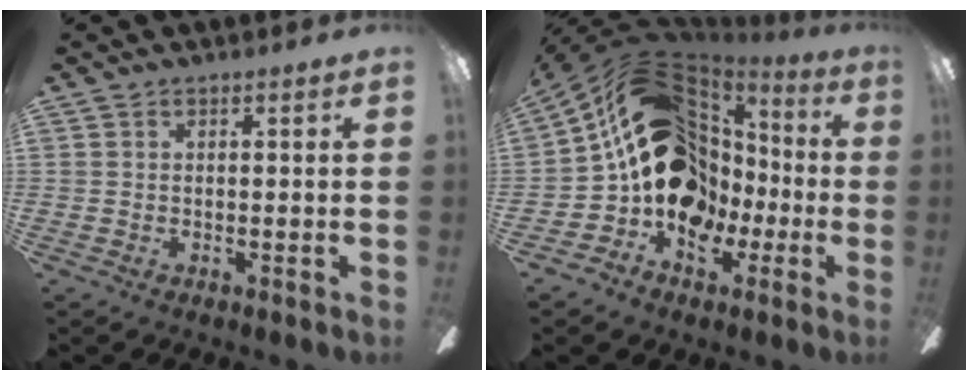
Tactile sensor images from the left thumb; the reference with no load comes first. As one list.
[{"total": 19.7, "force": [2.6, 15.7, 11.6], "torque": [-0.197, -0.013, 0.056]}]